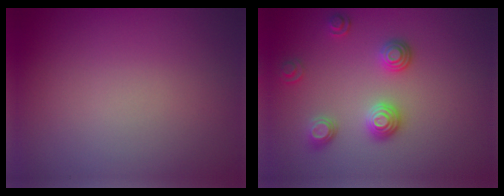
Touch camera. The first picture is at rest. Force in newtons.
{"total": 2.9, "press": 2.5, "slide": 1.5}